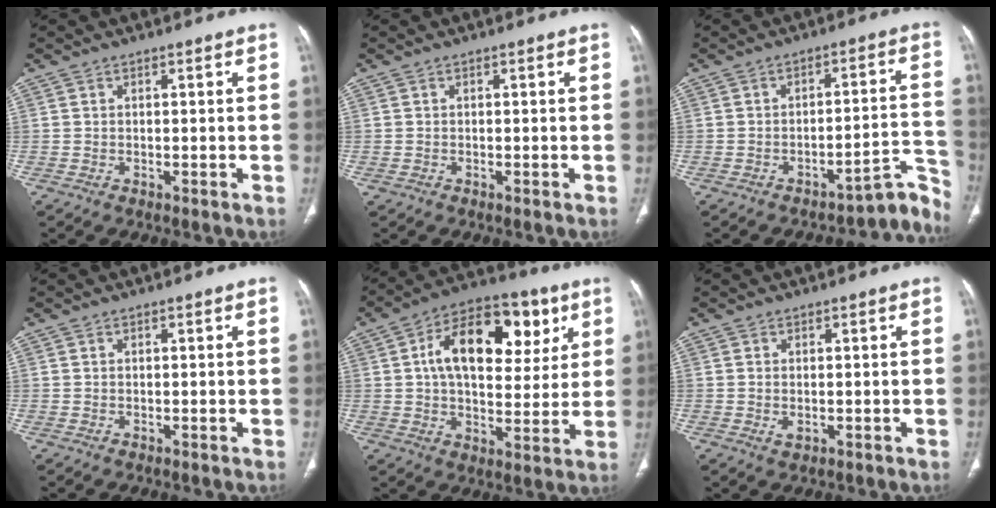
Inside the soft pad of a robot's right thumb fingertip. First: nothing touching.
{"total": 0.0}
{"total": 8.8, "force": [-6.7, 3.5, 4.4], "torque": [-0.001, 0.096, -0.086]}
{"total": 0.0}
{"total": 19.5, "force": [6.0, 11.3, 14.7], "torque": [-0.186, 0.006, 0.086]}
{"total": 1.4, "force": [-0.2, 0.8, 1.1], "torque": [-0.023, -0.005, -0.001]}